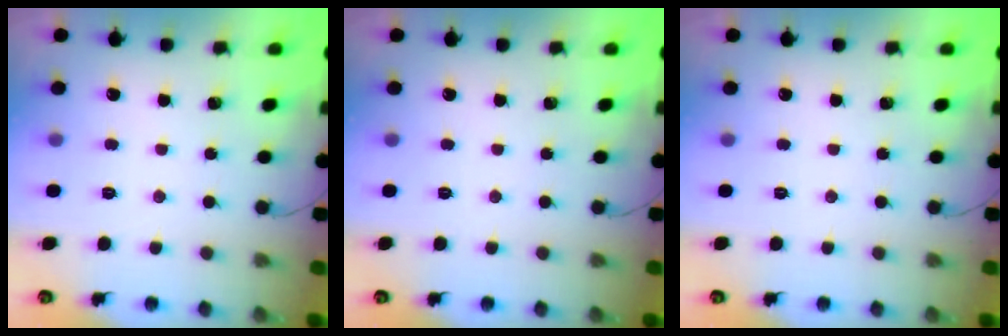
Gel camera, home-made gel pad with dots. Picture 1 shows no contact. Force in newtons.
{"total": 0.0}
{"total": 0.0}